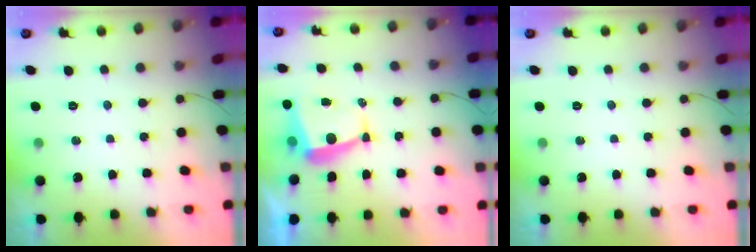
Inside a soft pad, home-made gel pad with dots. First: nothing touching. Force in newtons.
{"total": 6.4, "press": 6.4, "slide": 0.6}
{"total": 0.0}